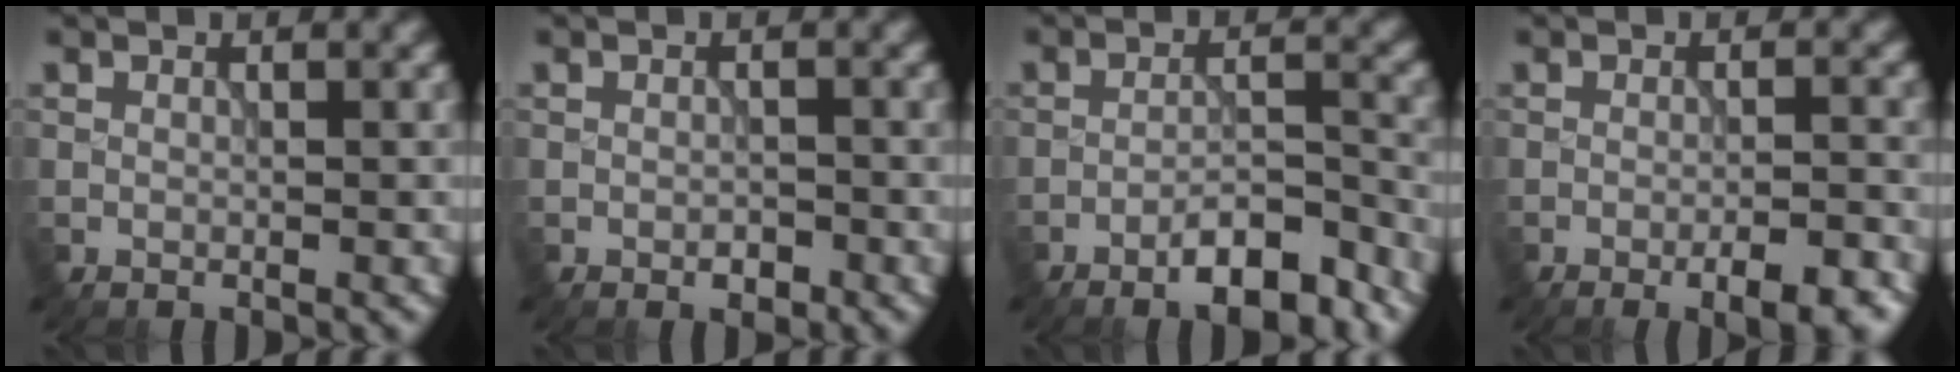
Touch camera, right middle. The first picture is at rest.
{"total": 1.1, "force": [-0.7, 0.5, 0.8], "torque": [-0.010, 0.000, -0.012]}
{"total": 6.0, "force": [-4.3, 1.4, 3.9], "torque": [-0.054, 0.010, -0.067]}
{"total": 4.6, "force": [-2.7, 1.0, 3.5], "torque": [-0.051, 0.006, -0.033]}